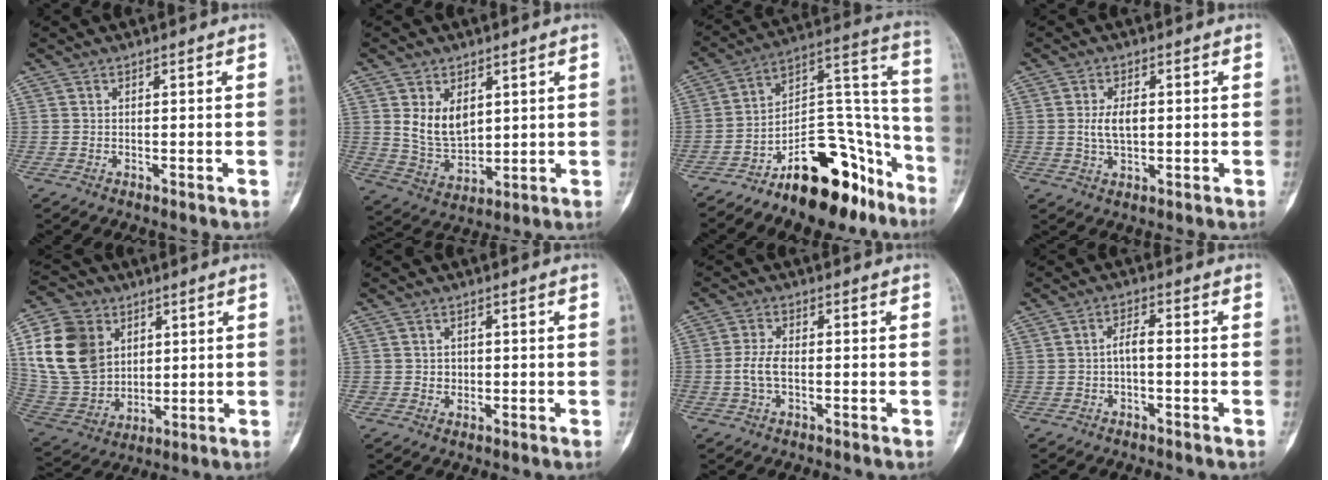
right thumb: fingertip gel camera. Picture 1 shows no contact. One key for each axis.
{"total": 8.9, "fx": 2.8, "fy": 5.9, "fz": 6.0, "tx": -0.087, "ty": -0.023, "tz": 0.070}
{"total": 21.6, "fx": -14.4, "fy": 9.6, "fz": 13.0, "tx": -0.142, "ty": 0.137, "tz": -0.232}
{"total": 4.8, "fx": 0.3, "fy": 2.6, "fz": 4.1, "tx": -0.074, "ty": 0.001, "tz": 0.008}
{"total": 17.7, "fx": 5.0, "fy": 13.8, "fz": 9.9, "tx": -0.174, "ty": -0.005, "tz": 0.106}
{"total": 1.8, "fx": -0.1, "fy": 1.7, "fz": 0.5, "tx": 0.002, "ty": 0.005, "tz": 0.001}
{"total": 4.3, "fx": -0.7, "fy": 2.2, "fz": 3.6, "tx": -0.084, "ty": 0.012, "tz": -0.016}
{"total": 2.7, "fx": -0.7, "fy": 1.0, "fz": 2.4, "tx": -0.040, "ty": 0.018, "tz": -0.015}